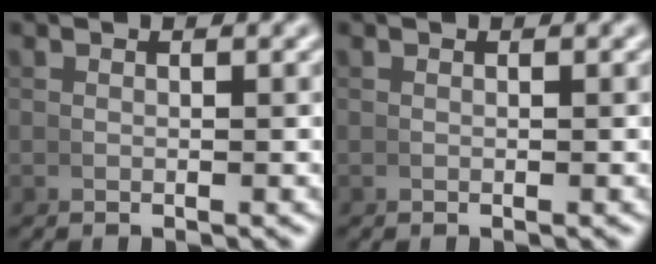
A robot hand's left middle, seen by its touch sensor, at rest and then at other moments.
{"total": 0.0}